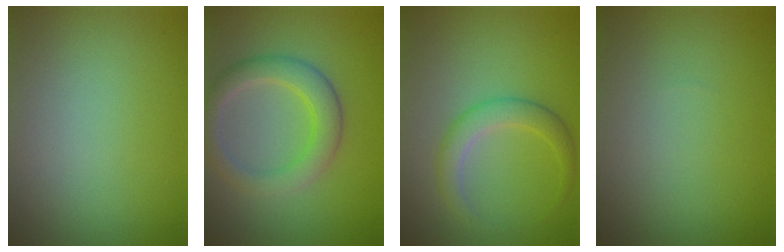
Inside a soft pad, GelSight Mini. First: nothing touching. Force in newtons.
{"total": 4.0, "press": 3.9, "slide": 0.4}
{"total": 2.8, "press": 2.8, "slide": 0.0}
{"total": 0.0}